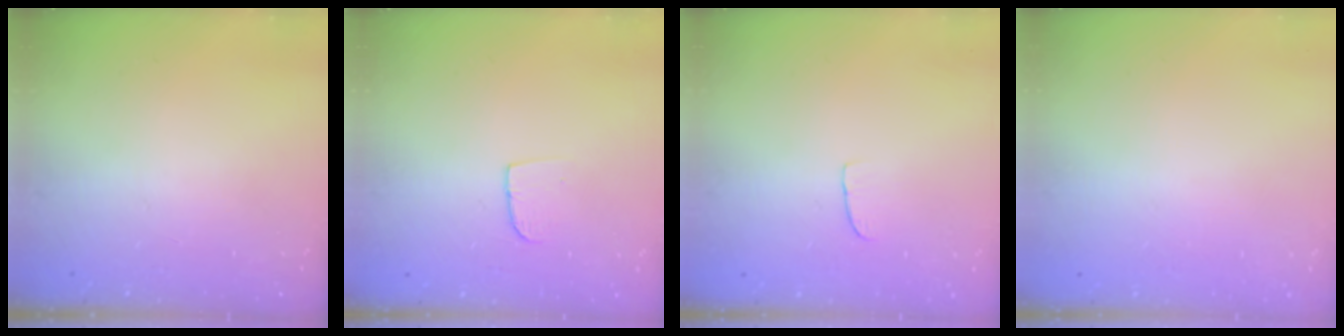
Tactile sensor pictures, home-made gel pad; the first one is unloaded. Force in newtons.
{"total": 5.6, "press": 5.6, "slide": 0.4}
{"total": 2.6, "press": 2.6, "slide": 0.2}
{"total": 0.0}